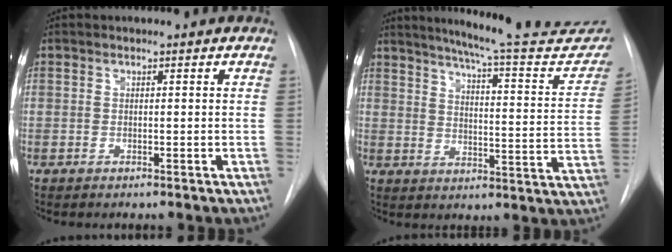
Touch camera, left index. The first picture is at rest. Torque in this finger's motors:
{"motor_torque": [0.94, -1.20, 0.09, 0.03]}